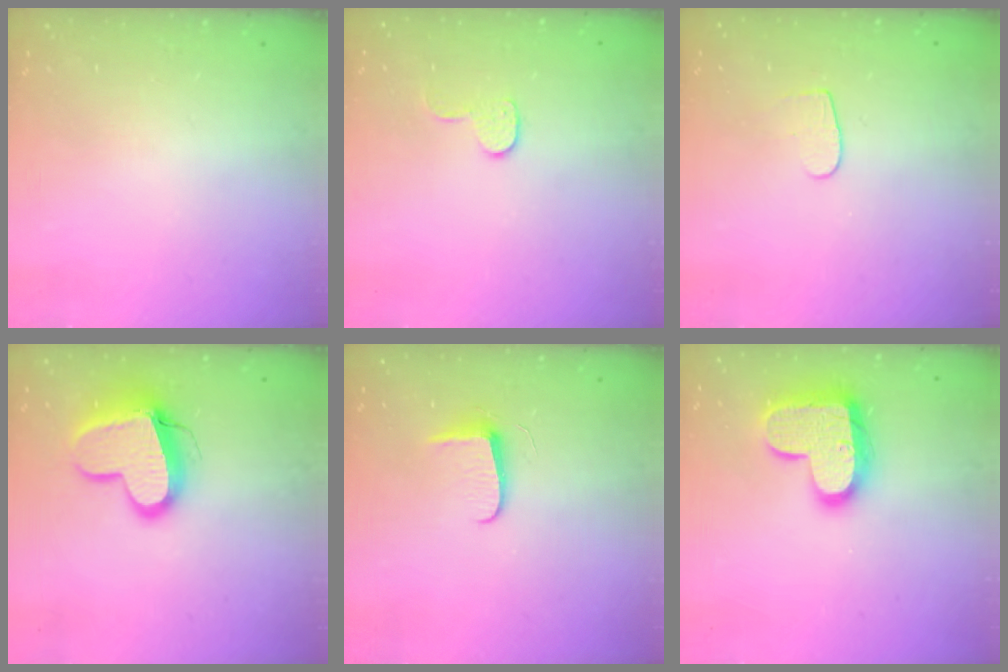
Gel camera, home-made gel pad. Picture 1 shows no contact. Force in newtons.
{"total": 6.1, "press": 6.1, "slide": 0.2}
{"total": 3.9, "press": 3.9, "slide": 0.4}
{"total": 13.3, "press": 13.2, "slide": 1.3}
{"total": 6.2, "press": 6.2, "slide": 0.8}
{"total": 16.9, "press": 16.8, "slide": 1.1}